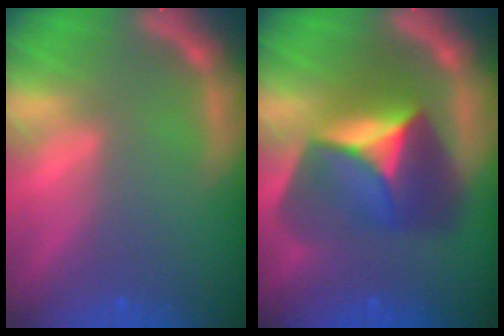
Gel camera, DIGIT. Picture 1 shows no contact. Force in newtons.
{"total": 9.0}